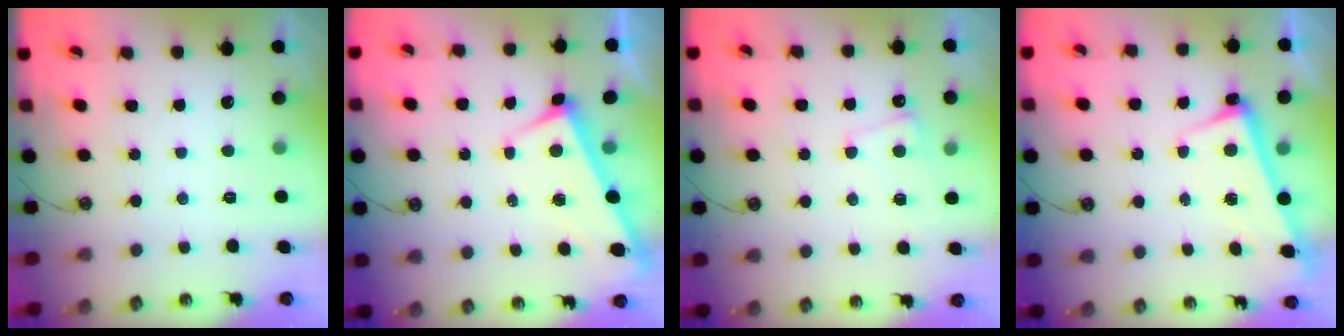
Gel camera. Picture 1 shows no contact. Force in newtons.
{"total": 3.9, "press": 3.9, "slide": 0.2}
{"total": 2.4, "press": 2.4, "slide": 0.4}
{"total": 2.6, "press": 2.5, "slide": 0.7}